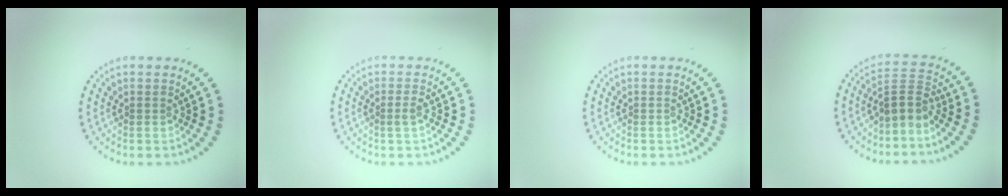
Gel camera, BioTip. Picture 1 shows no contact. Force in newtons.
{"total": 0.9, "press": 0.8, "slide": 0.5}
{"total": 0.0}
{"total": 2.8, "press": 2.1, "slide": 1.8}